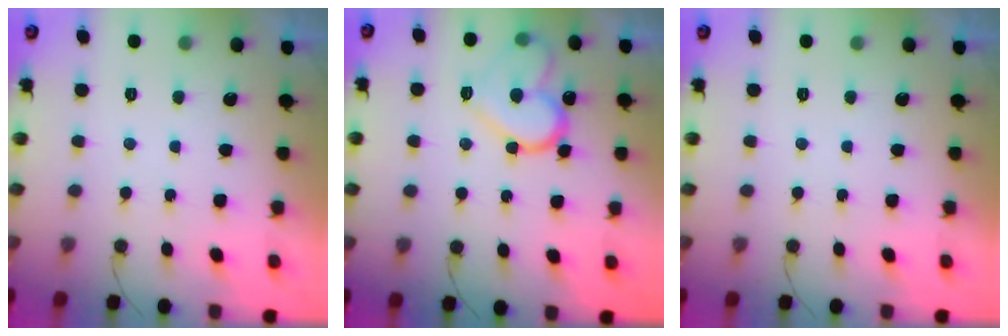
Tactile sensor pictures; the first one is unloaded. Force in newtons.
{"total": 15.0, "press": 14.9, "slide": 1.3}
{"total": 0.0}